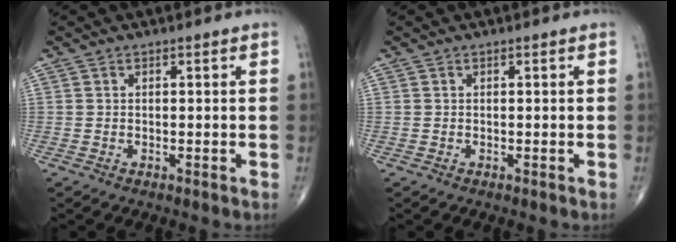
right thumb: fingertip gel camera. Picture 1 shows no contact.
{"total": 0.0}